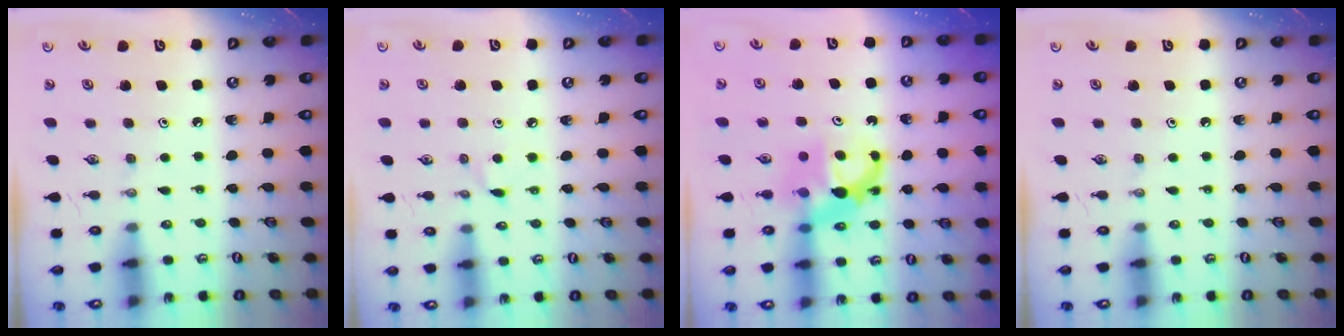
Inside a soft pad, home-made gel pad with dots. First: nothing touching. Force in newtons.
{"total": 4.5, "press": 4.5, "slide": 0.5}
{"total": 6.9, "press": 6.9, "slide": 0.1}
{"total": 0.0}